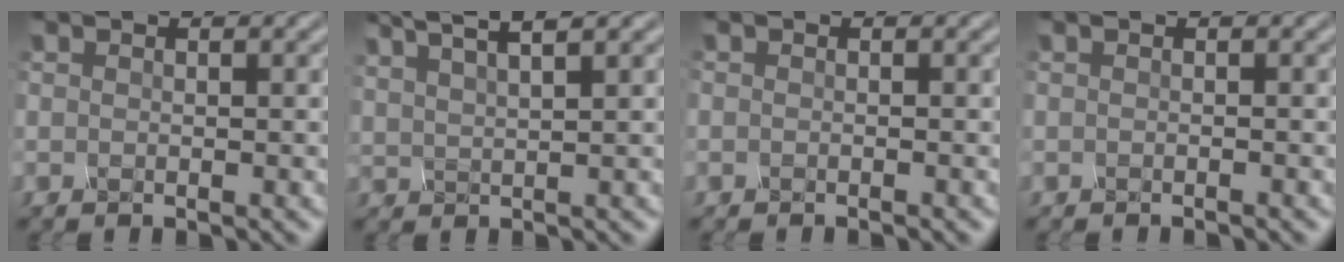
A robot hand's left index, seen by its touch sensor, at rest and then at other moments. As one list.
[{"total": 4.5, "force": [4.2, -0.2, 1.6], "torque": [-0.029, 0.030, 0.048]}, {"total": 0.6, "force": [-0.5, 0.3, 0.2], "torque": [0.013, 0.000, -0.014]}, {"total": 0.8, "force": [-0.4, 0.4, 0.5], "torque": [0.012, 0.000, -0.015]}]